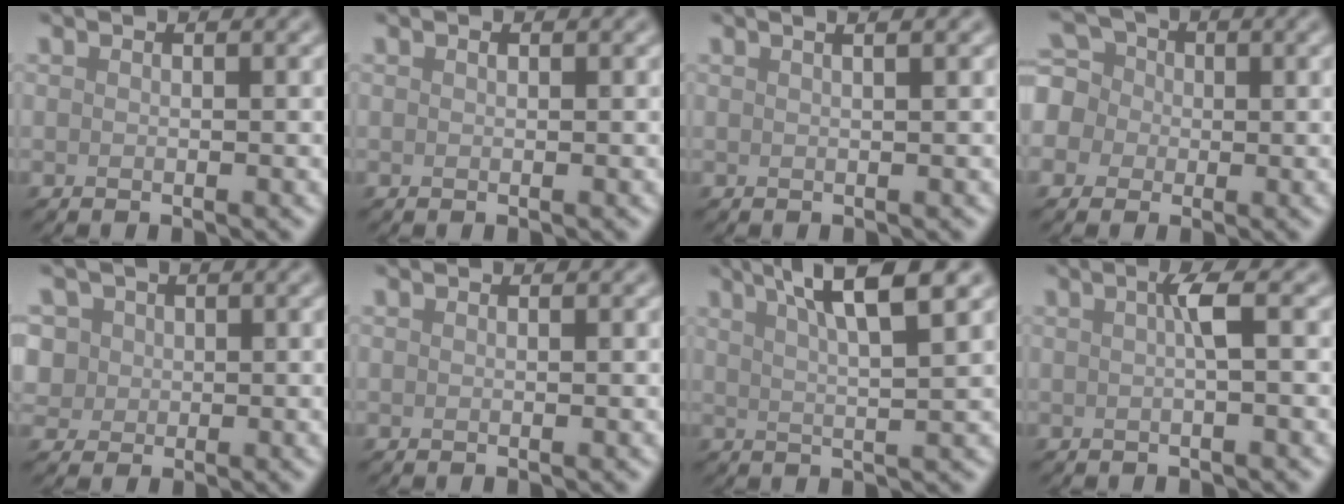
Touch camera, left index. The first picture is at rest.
{"total": 0.0}
{"total": 3.7, "force": [1.9, 1.8, 2.6], "torque": [-0.005, 0.025, -0.013]}
{"total": 6.2, "force": [0.0, 5.8, 2.2], "torque": [-0.058, 0.037, -0.039]}
{"total": 4.3, "force": [1.7, 3.7, 1.4], "torque": [-0.027, 0.017, 0.019]}
{"total": 0.0}
{"total": 6.4, "force": [3.6, 1.2, 5.2], "torque": [-0.065, 0.016, 0.049]}
{"total": 2.0, "force": [0.2, 0.3, 2.0], "torque": [-0.035, 0.004, -0.001]}